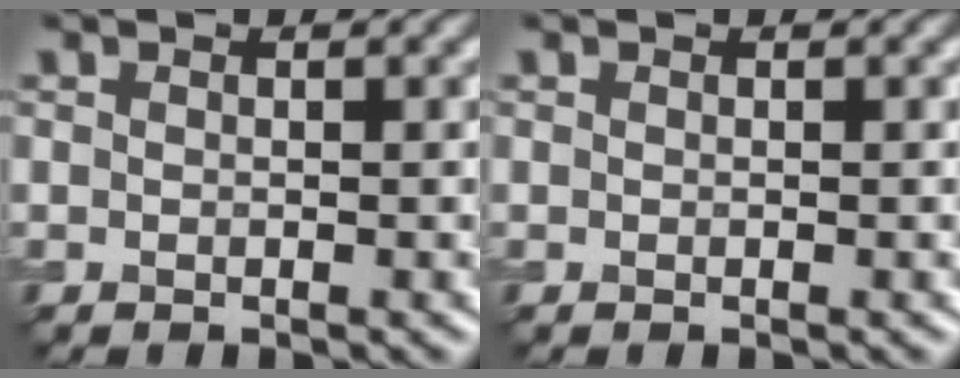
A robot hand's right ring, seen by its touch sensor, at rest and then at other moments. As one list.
[{"total": 0.0}]